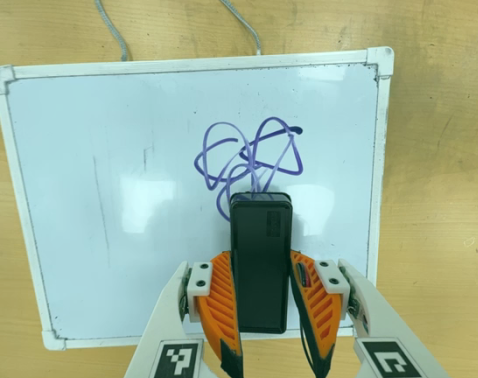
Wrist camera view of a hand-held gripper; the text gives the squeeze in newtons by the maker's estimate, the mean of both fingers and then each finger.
{"total": 3.5, "left": 2.0, "right": 5.0}